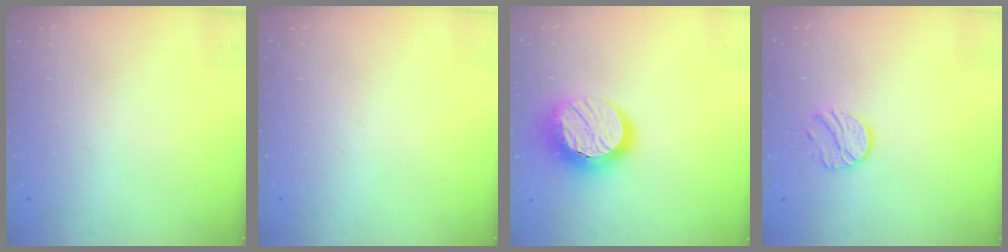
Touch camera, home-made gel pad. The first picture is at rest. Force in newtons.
{"total": 0.0}
{"total": 15.3, "press": 15.3, "slide": 1.1}
{"total": 8.8, "press": 8.8, "slide": 0.2}